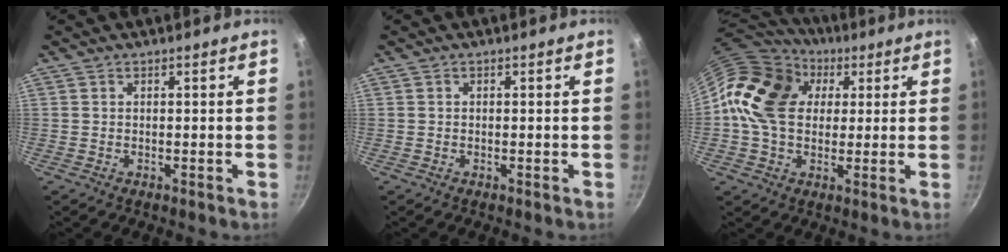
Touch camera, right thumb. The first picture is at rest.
{"total": 0.0}
{"total": 18.1, "force": [3.6, 13.5, 11.5], "torque": [-0.181, 0.022, 0.046]}